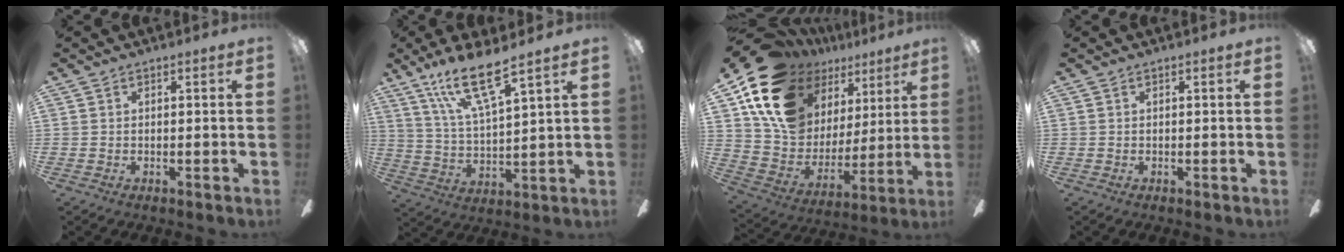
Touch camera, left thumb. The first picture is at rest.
{"total": 14.5, "force": [10.2, 3.2, 9.9], "torque": [-0.194, -0.044, 0.177]}
{"total": 20.6, "force": [13.2, 13.3, 8.6], "torque": [-0.161, -0.081, 0.263]}
{"total": 0.0}